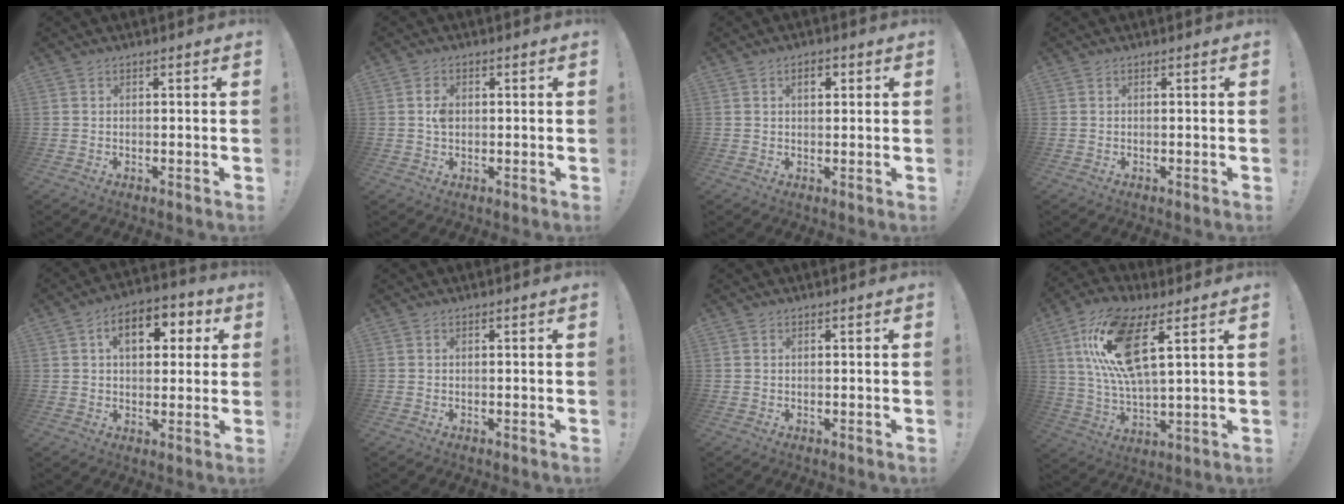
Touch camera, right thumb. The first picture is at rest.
{"total": 2.9, "force": [0.1, 2.0, 2.1], "torque": [-0.031, 0.002, 0.000]}
{"total": 3.1, "force": [1.0, 1.8, 2.2], "torque": [-0.024, -0.002, 0.011]}
{"total": 0.0}
{"total": 10.6, "force": [2.9, 6.9, 7.4], "torque": [-0.104, 0.006, 0.047]}
{"total": 0.0}
{"total": 0.0}
{"total": 18.1, "force": [7.5, 6.5, 15.1], "torque": [-0.310, -0.016, 0.120]}